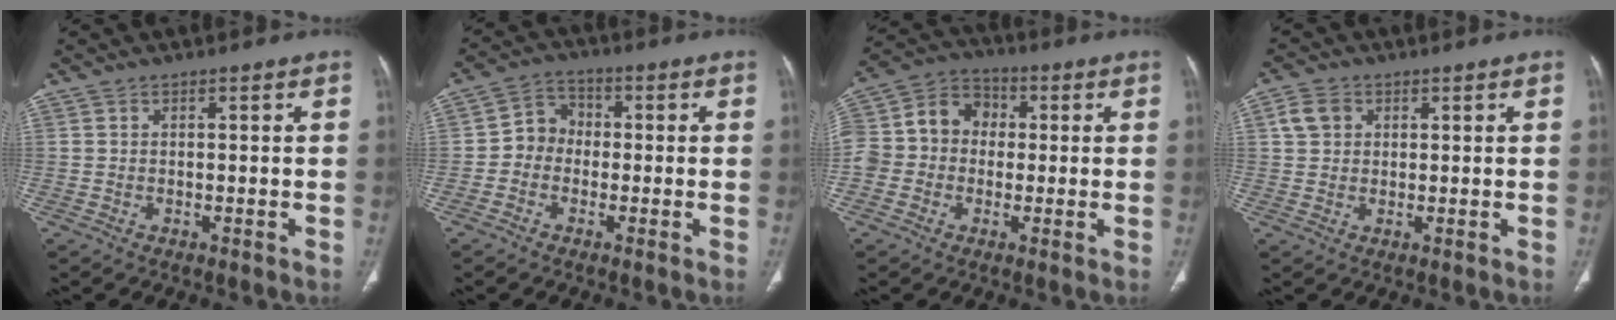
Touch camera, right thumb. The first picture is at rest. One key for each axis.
{"total": 5.4, "fx": -1.1, "fy": 4.7, "fz": 2.4, "tx": -0.018, "ty": 0.023, "tz": -0.036}
{"total": 12.2, "fx": -0.1, "fy": 10.7, "fz": 5.8, "tx": -0.096, "ty": 0.042, "tz": -0.013}
{"total": 4.0, "fx": 1.2, "fy": 3.3, "fz": 1.9, "tx": -0.027, "ty": 0.003, "tz": 0.024}